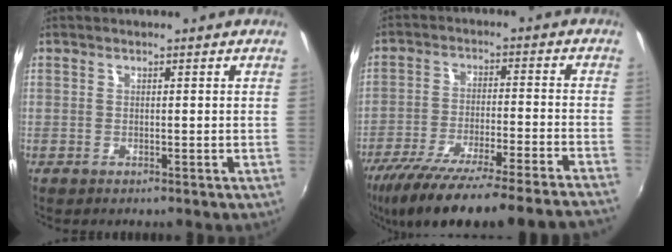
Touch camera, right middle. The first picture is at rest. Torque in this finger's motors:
{"motor_torque": [1.12, -1.01, 0.54, 0.21]}